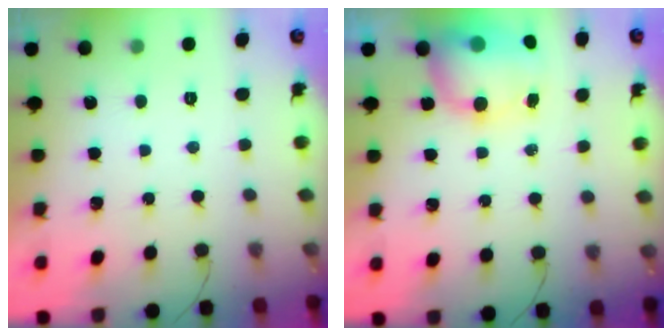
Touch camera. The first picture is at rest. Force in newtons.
{"total": 7.6, "press": 7.4, "slide": 1.8}